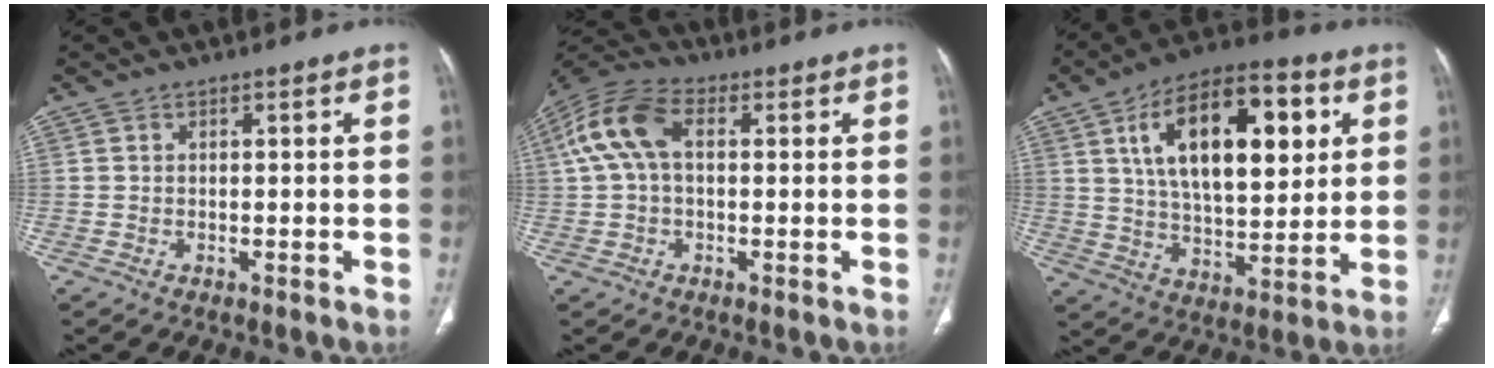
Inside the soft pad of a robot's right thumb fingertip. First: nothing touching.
{"total": 10.9, "force": [1.9, 6.4, 8.6], "torque": [-0.189, 0.035, 0.031]}
{"total": 22.5, "force": [7.1, 10.9, 18.3], "torque": [-0.264, -0.011, 0.112]}